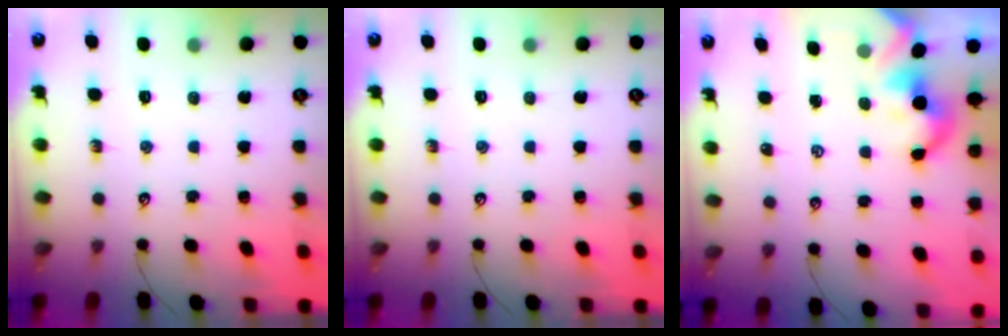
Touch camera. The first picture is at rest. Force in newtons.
{"total": 0.0}
{"total": 2.0, "press": 2.0, "slide": 0.2}